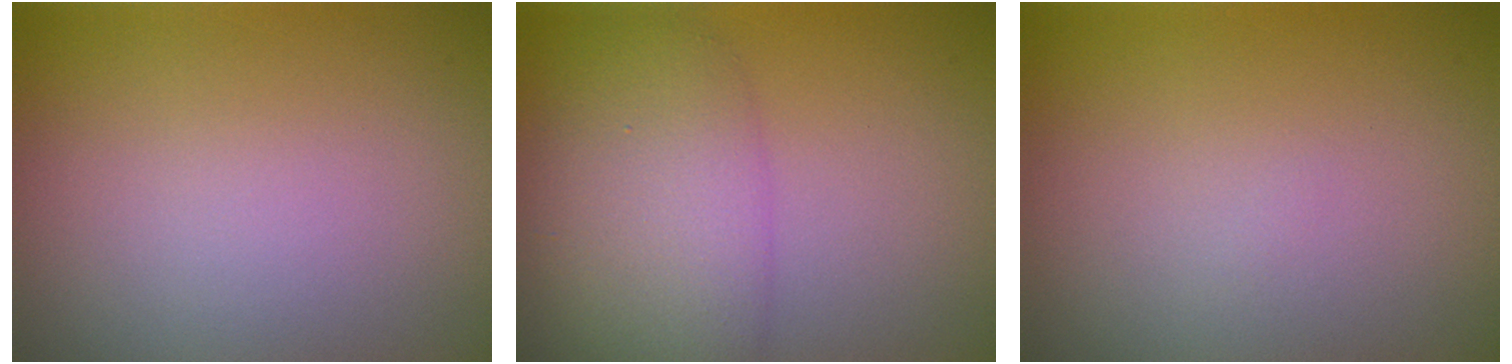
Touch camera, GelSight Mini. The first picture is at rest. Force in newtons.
{"total": 6.7, "press": 6.7, "slide": 0.4}
{"total": 0.0}